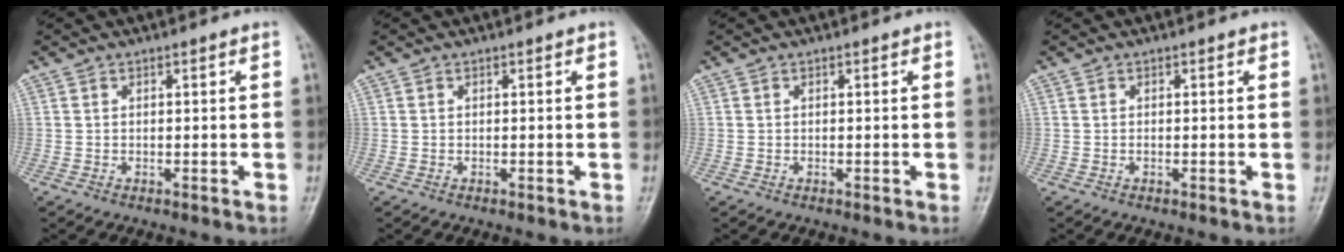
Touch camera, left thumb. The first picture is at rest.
{"total": 0.0}
{"total": 0.0}
{"total": 0.0}